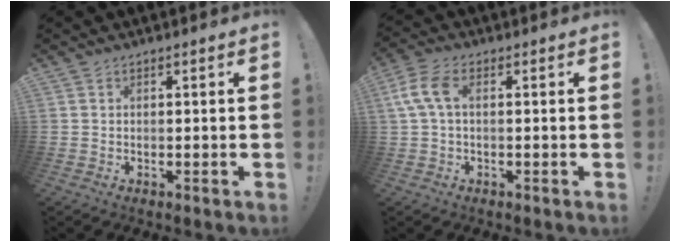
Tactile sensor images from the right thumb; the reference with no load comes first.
{"total": 7.4, "force": [1.0, 3.8, 6.3], "torque": [-0.135, 0.006, 0.023]}